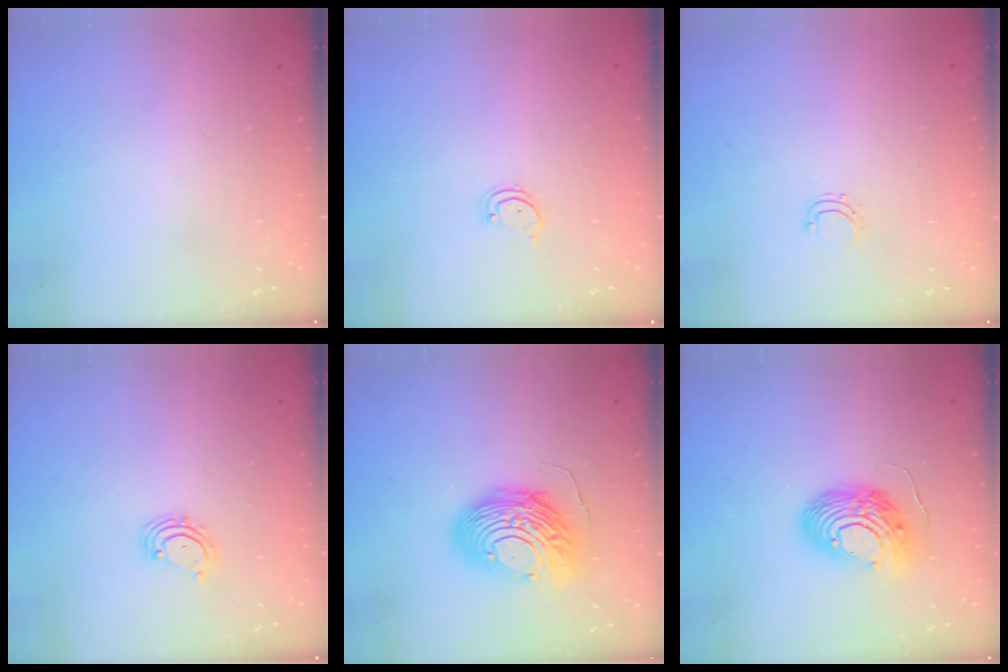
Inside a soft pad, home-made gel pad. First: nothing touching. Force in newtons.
{"total": 2.3, "press": 2.3, "slide": 0.1}
{"total": 3.8, "press": 3.8, "slide": 0.3}
{"total": 2.5, "press": 2.4, "slide": 0.4}
{"total": 14.0, "press": 14.0, "slide": 1.3}
{"total": 13.3, "press": 13.1, "slide": 2.3}